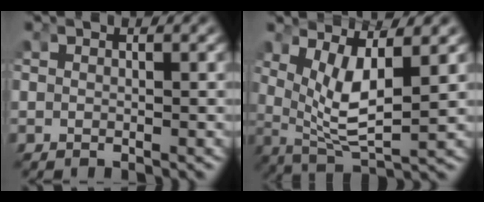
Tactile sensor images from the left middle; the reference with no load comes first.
{"total": 7.8, "force": [1.6, 4.2, 6.4], "torque": [-0.132, -0.021, 0.036]}